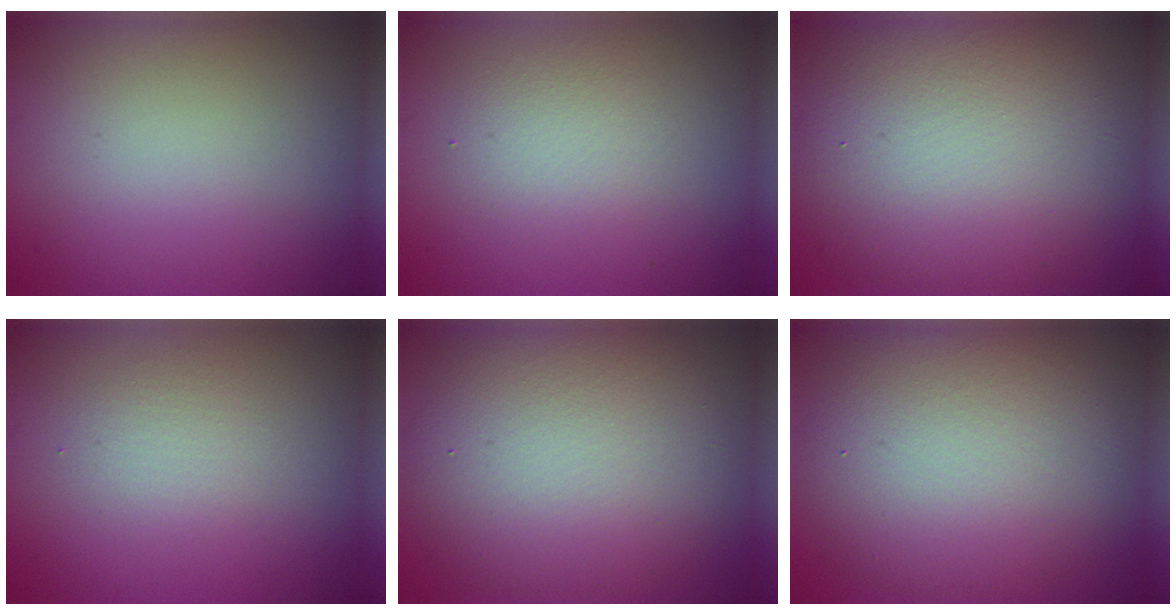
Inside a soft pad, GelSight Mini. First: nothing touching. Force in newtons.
{"total": 2.5, "press": 2.5, "slide": 0.2}
{"total": 11.5, "press": 11.5, "slide": 0.6}
{"total": 1.7, "press": 1.7, "slide": 0.1}
{"total": 10.4, "press": 10.4, "slide": 0.5}
{"total": 9.8, "press": 9.8, "slide": 1.1}